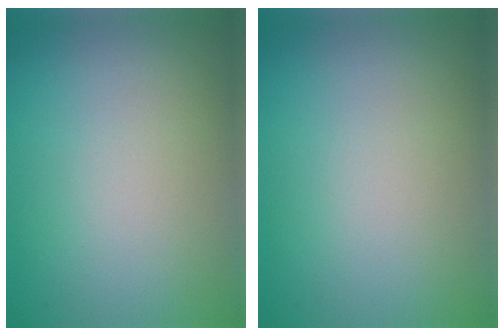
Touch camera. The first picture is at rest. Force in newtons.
{"total": 0.0}